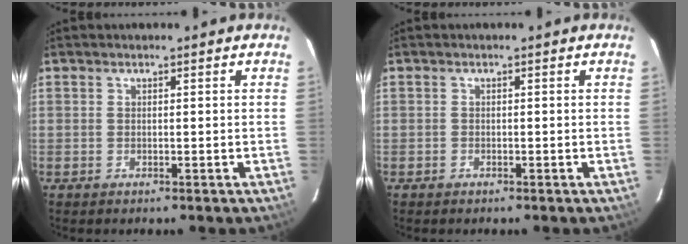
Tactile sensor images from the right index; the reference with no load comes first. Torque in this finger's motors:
{"motor_torque": [0.10, -0.02, 0.01, 0.01]}